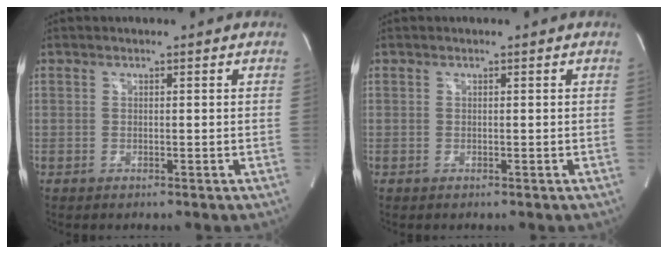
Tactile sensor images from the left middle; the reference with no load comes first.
{"total": 0.0}